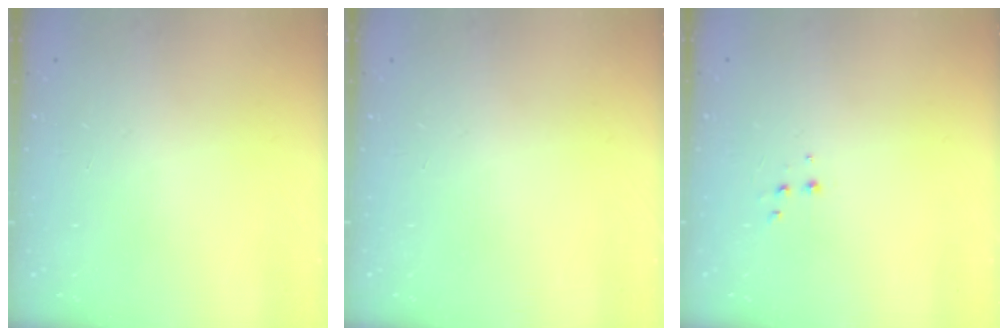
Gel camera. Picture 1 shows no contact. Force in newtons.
{"total": 0.0}
{"total": 1.9, "press": 1.9, "slide": 0.2}